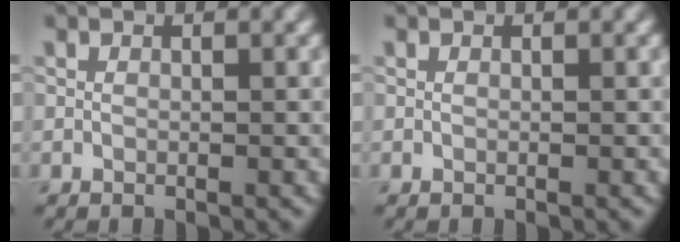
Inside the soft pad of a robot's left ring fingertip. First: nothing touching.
{"total": 0.0}